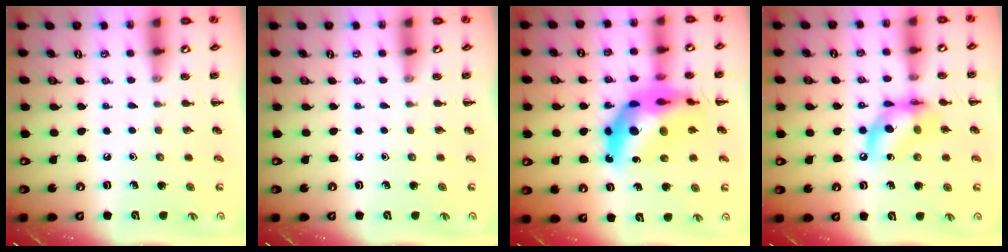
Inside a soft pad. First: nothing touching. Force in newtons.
{"total": 0.0}
{"total": 18.4, "press": 17.7, "slide": 5.1}
{"total": 12.8, "press": 12.4, "slide": 3.1}